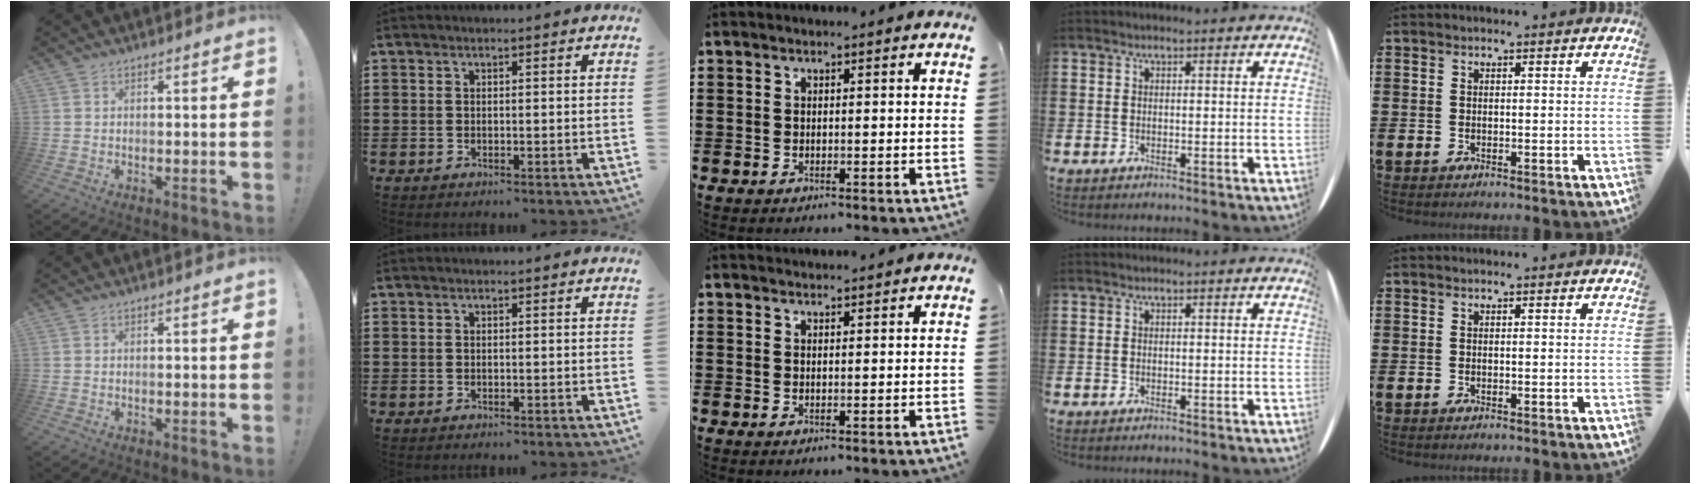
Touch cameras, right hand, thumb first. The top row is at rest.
{"middle": {"total": 1.2, "force": [1.2, 0.0, 0.1], "torque": [-0.003, -0.001, 0.022]}}